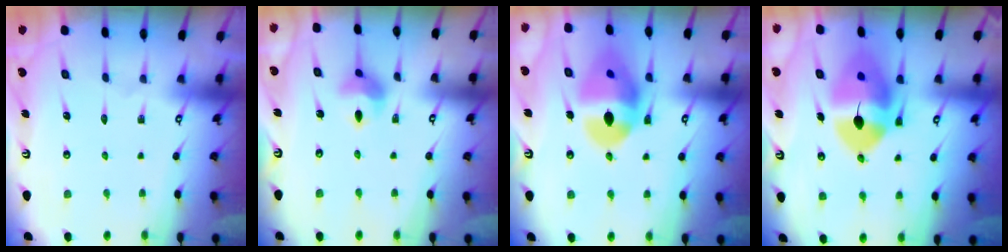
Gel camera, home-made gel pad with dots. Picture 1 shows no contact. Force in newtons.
{"total": 6.9, "press": 6.9, "slide": 0.8}
{"total": 14.8, "press": 14.7, "slide": 1.4}
{"total": 13.9, "press": 13.8, "slide": 1.9}